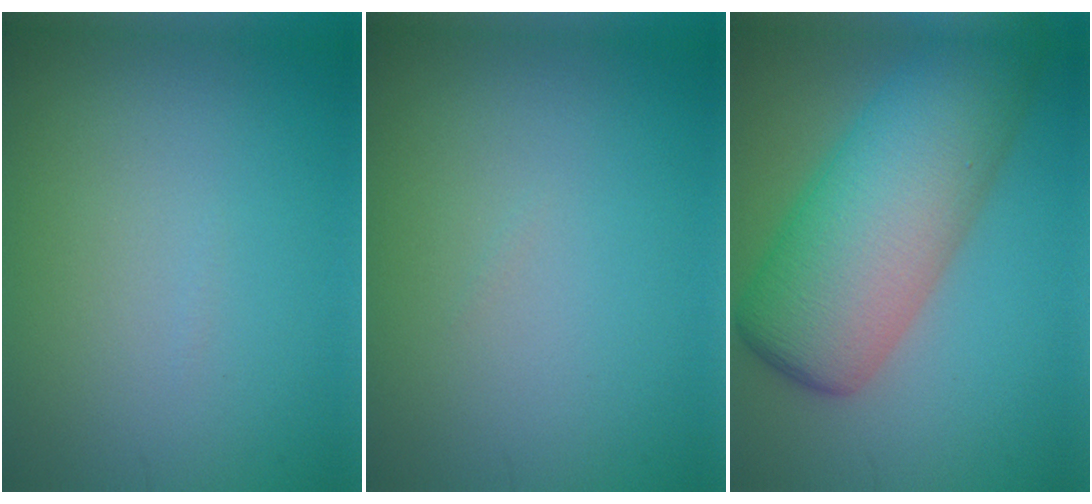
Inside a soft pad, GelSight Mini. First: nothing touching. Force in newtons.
{"total": 0.0}
{"total": 10.3, "press": 10.3, "slide": 0.4}